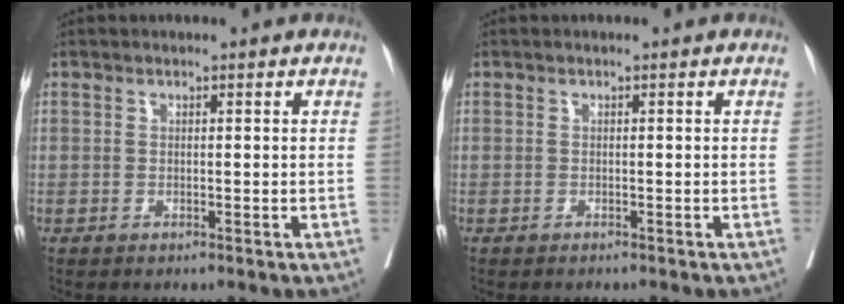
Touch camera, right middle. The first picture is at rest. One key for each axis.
{"total": 0.0}